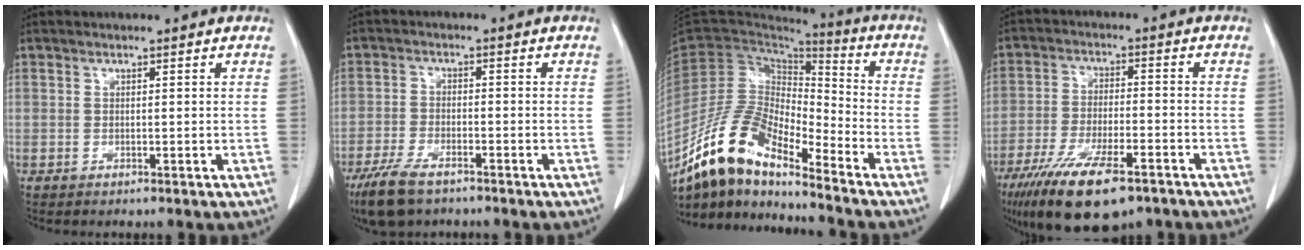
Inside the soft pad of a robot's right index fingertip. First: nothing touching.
{"total": 8.0, "force": [-5.6, 3.0, 4.8], "torque": [-0.102, -0.014, -0.102]}
{"total": 15.5, "force": [-12.1, 4.3, 8.6], "torque": [-0.174, 0.024, -0.228]}
{"total": 15.8, "force": [-10.4, 4.7, 10.9], "torque": [-0.211, -0.026, -0.177]}